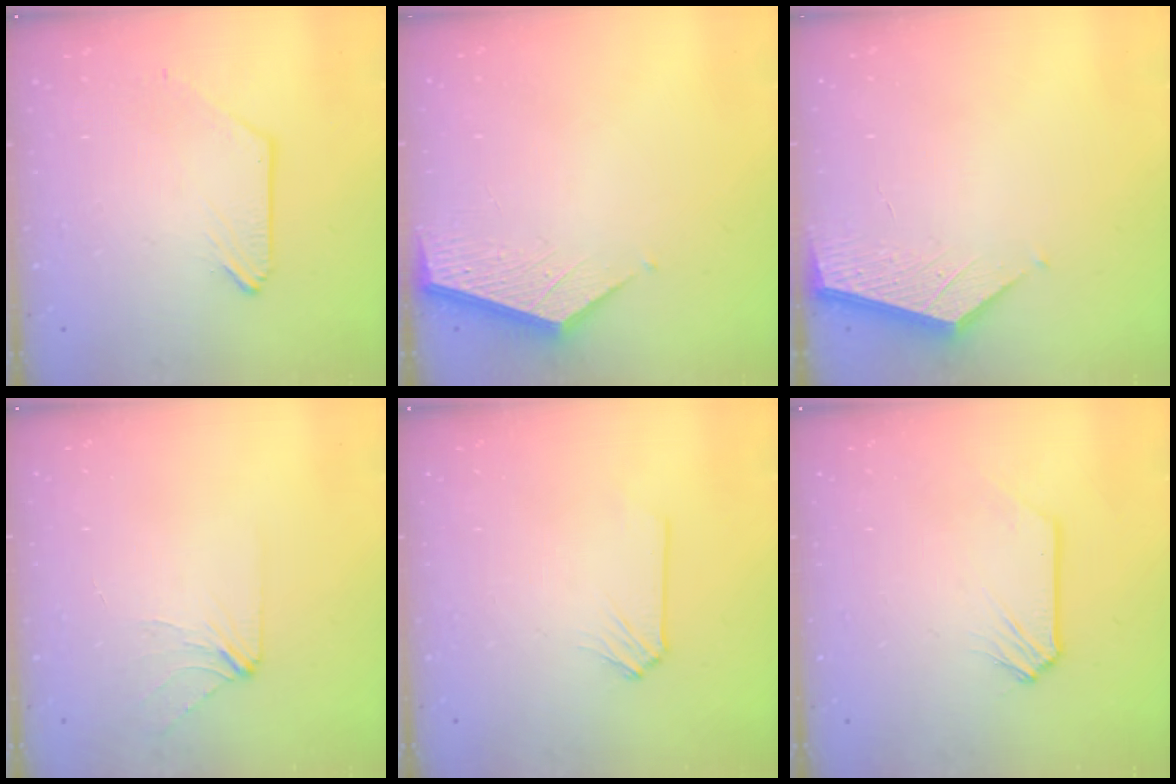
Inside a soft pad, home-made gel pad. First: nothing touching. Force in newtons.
{"total": 3.6, "press": 3.6, "slide": 0.4}
{"total": 2.6, "press": 2.6, "slide": 0.3}
{"total": 3.4, "press": 3.3, "slide": 0.6}
{"total": 0.0}
{"total": 0.0}